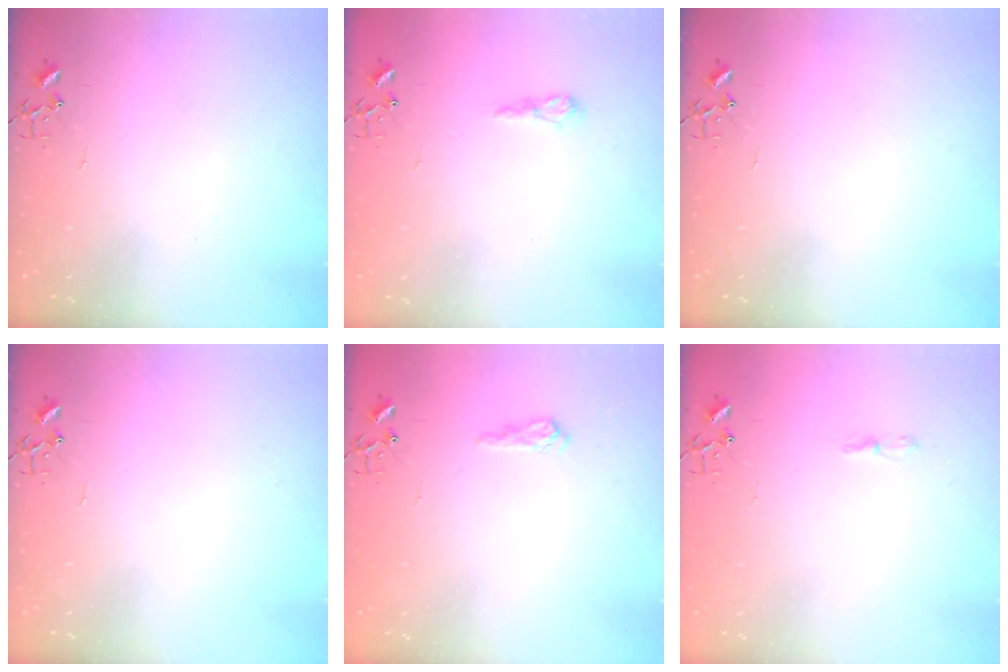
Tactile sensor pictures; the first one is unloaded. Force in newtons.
{"total": 6.3, "press": 6.2, "slide": 0.8}
{"total": 0.0}
{"total": 0.0}
{"total": 8.1, "press": 8.1, "slide": 1.0}
{"total": 3.7, "press": 3.7, "slide": 0.5}